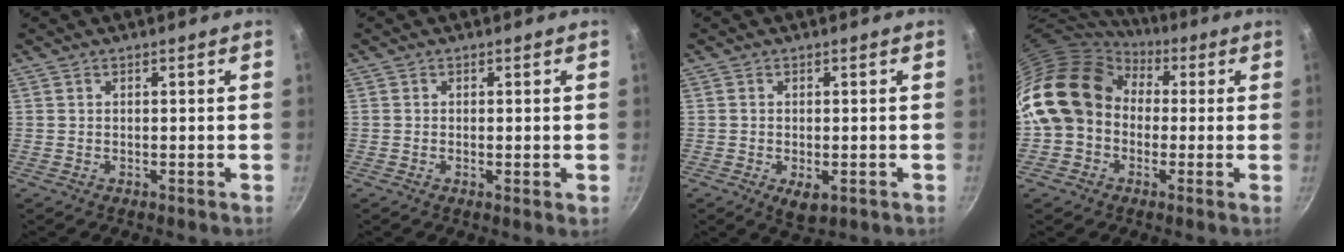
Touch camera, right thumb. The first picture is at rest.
{"total": 1.2, "force": [-0.1, 0.2, 1.2], "torque": [-0.019, -0.004, -0.005]}
{"total": 4.1, "force": [-1.3, 2.2, 3.2], "torque": [-0.047, -0.009, -0.015]}
{"total": 16.1, "force": [1.3, 13.2, 9.1], "torque": [-0.144, 0.037, 0.007]}